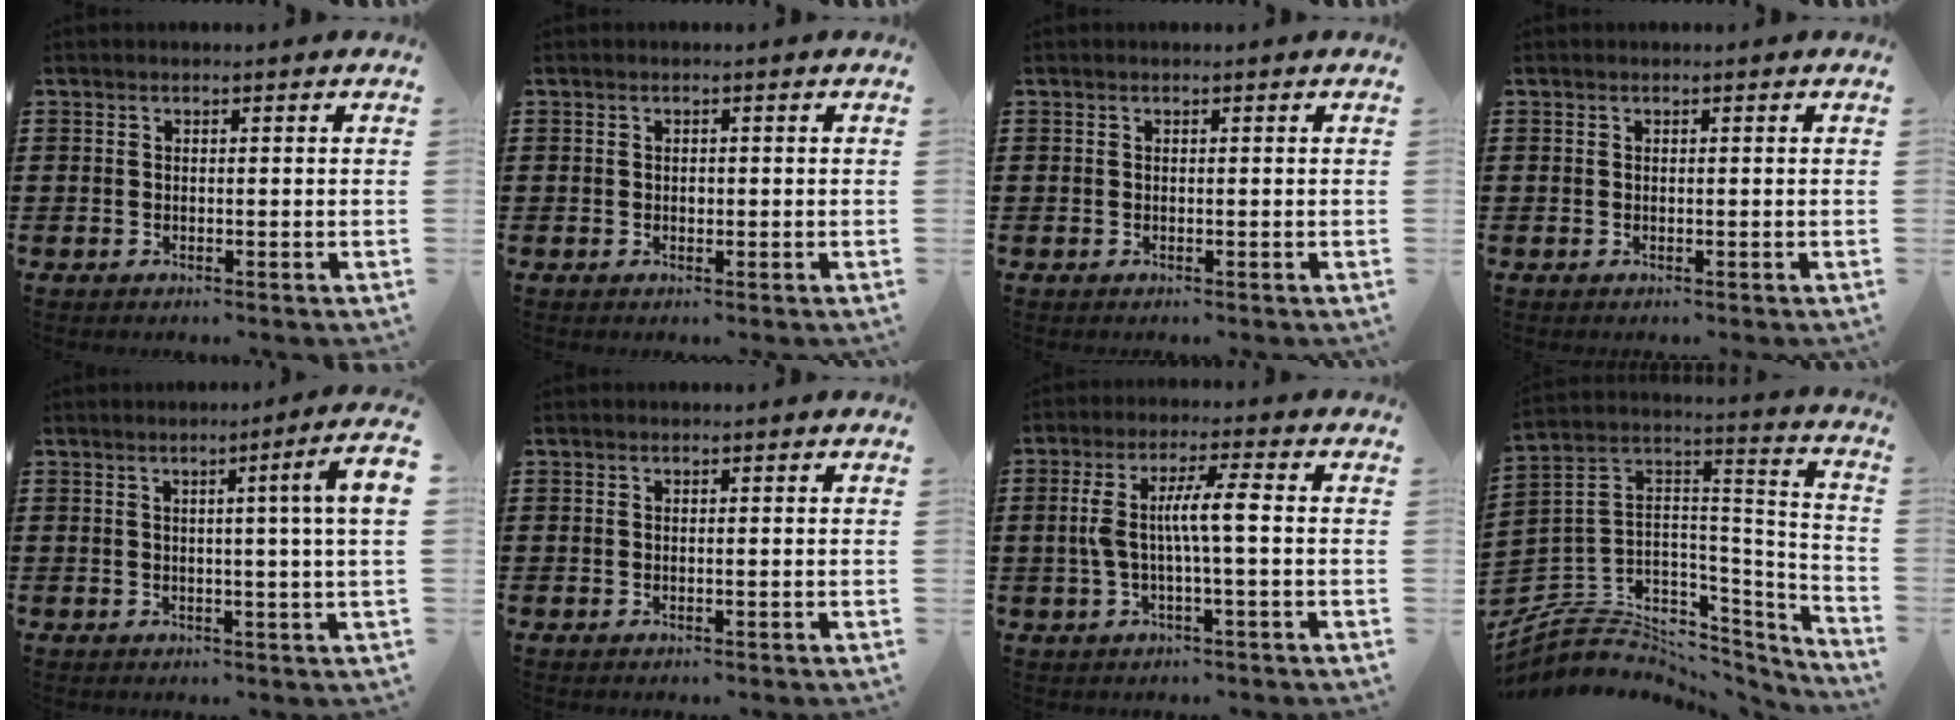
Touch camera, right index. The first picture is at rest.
{"total": 0.6, "force": [0.0, 0.4, 0.4], "torque": [-0.009, 0.000, 0.000]}
{"total": 0.0}
{"total": 0.0}
{"total": 5.1, "force": [0.9, -0.9, 4.9], "torque": [-0.081, -0.012, 0.008]}
{"total": 0.0}
{"total": 6.7, "force": [-0.2, 0.8, 6.7], "torque": [-0.132, -0.001, -0.011]}
{"total": 4.8, "force": [-2.2, 4.2, 1.0], "torque": [-0.054, -0.032, -0.042]}